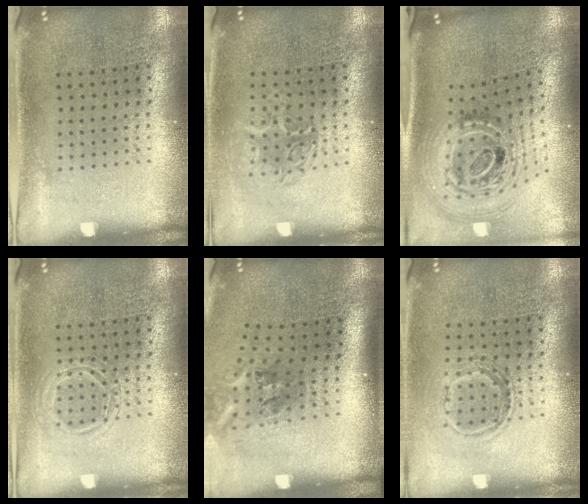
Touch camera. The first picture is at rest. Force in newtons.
{"total": 1.2, "press": 1.1, "slide": 0.5}
{"total": 2.7, "press": 1.9, "slide": 1.9}
{"total": 1.3, "press": 1.3, "slide": 0.2}
{"total": 2.3, "press": 1.4, "slide": 1.8}
{"total": 1.2, "press": 1.0, "slide": 0.6}